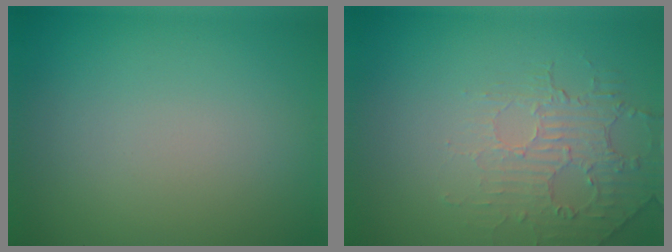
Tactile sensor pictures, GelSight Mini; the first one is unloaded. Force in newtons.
{"total": 2.1, "press": 1.2, "slide": 1.7}